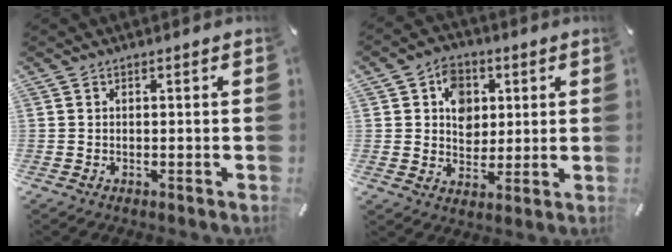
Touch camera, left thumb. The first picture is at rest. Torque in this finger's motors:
{"motor_torque": [1.21, 1.29, 0.67, -0.44, 0.24]}